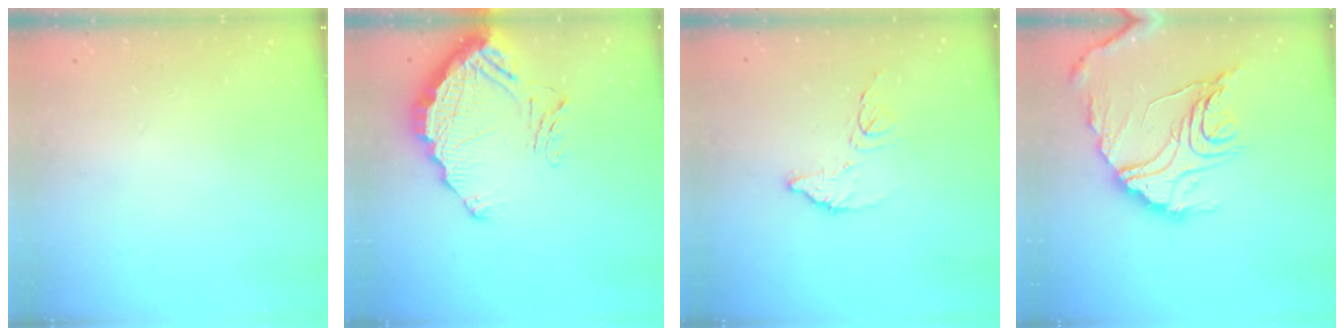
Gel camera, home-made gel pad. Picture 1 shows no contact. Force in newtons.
{"total": 13.9, "press": 13.8, "slide": 1.0}
{"total": 7.6, "press": 7.6, "slide": 0.2}
{"total": 19.7, "press": 19.7, "slide": 1.6}